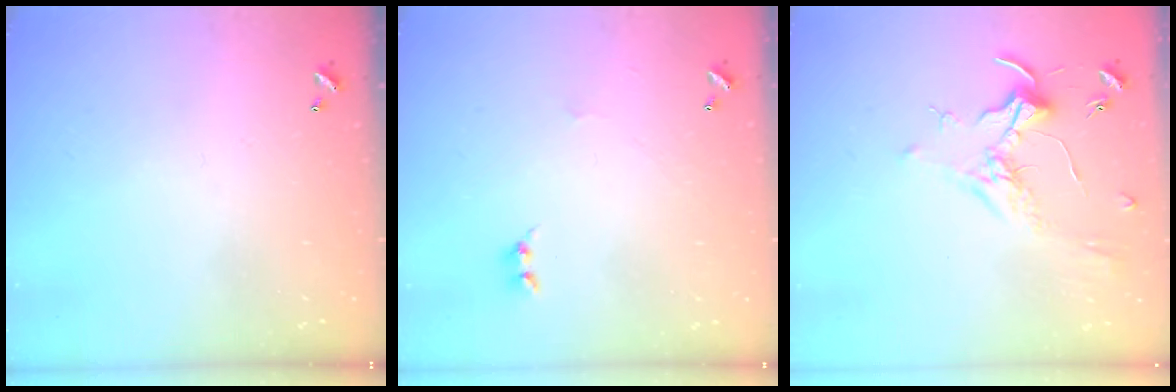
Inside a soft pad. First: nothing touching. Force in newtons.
{"total": 1.7, "press": 1.6, "slide": 0.5}
{"total": 1.7, "press": 1.6, "slide": 0.7}